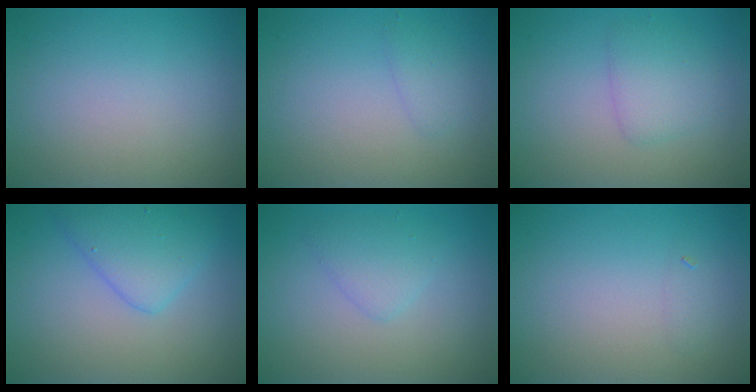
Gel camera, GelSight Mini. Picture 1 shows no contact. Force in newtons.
{"total": 1.2, "press": 1.2, "slide": 0.1}
{"total": 2.3, "press": 2.3, "slide": 0.1}
{"total": 3.9, "press": 3.9, "slide": 0.1}
{"total": 1.8, "press": 1.8, "slide": 0.1}
{"total": 0.6, "press": 0.6, "slide": 0.0}